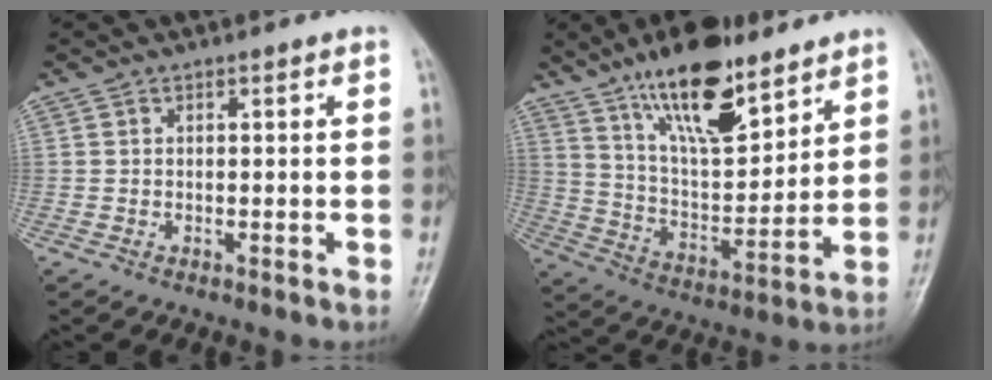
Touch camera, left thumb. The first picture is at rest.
{"total": 18.2, "force": [12.2, 6.8, 11.7], "torque": [-0.161, -0.066, 0.219]}